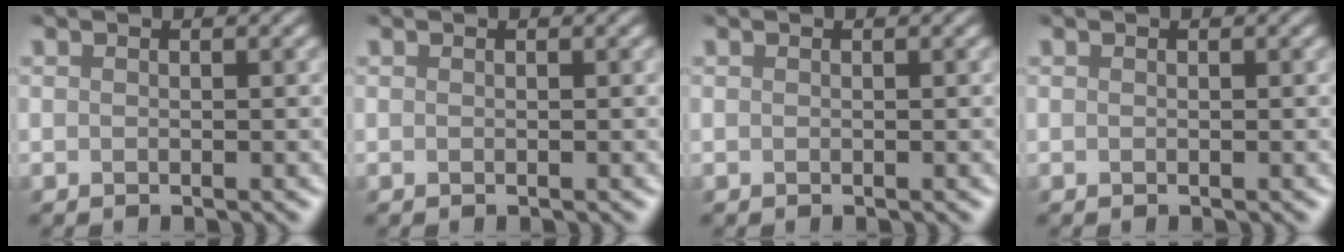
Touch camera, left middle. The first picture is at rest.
{"total": 0.0}
{"total": 0.0}
{"total": 0.0}